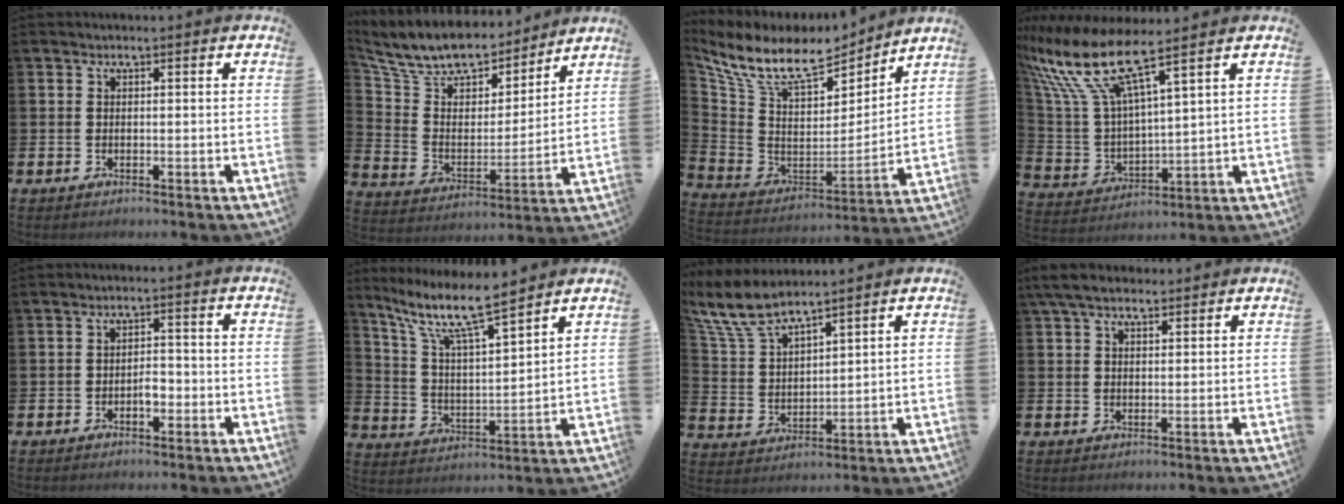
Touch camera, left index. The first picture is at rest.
{"total": 10.7, "force": [10.0, 3.2, 2.2], "torque": [-0.095, -0.072, 0.174]}
{"total": 10.5, "force": [8.9, 3.7, 4.0], "torque": [-0.126, -0.052, 0.160]}
{"total": 10.7, "force": [8.3, 2.4, 6.4], "torque": [-0.162, -0.040, 0.139]}
{"total": 2.1, "force": [-0.9, 1.0, 1.5], "torque": [-0.026, 0.005, -0.020]}
{"total": 10.3, "force": [8.6, 1.5, 5.4], "torque": [-0.128, -0.045, 0.146]}
{"total": 8.1, "force": [7.3, 1.6, 3.2], "torque": [-0.092, -0.028, 0.134]}
{"total": 4.6, "force": [3.7, 1.7, 2.3], "torque": [-0.047, -0.004, 0.068]}